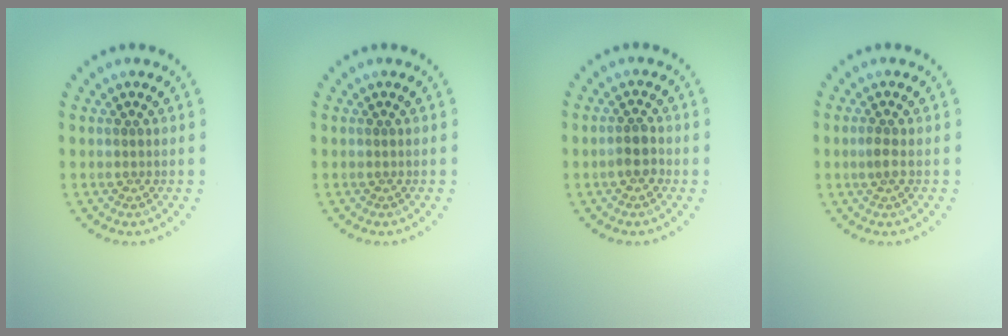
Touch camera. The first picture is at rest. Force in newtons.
{"total": 0.0}
{"total": 1.8, "press": 1.7, "slide": 0.8}
{"total": 1.0, "press": 0.9, "slide": 0.4}